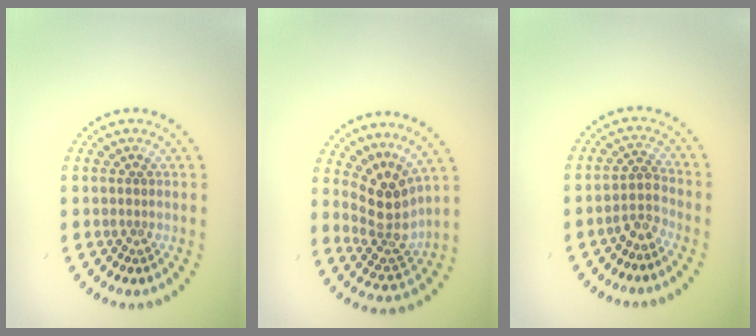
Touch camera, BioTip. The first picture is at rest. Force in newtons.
{"total": 3.9, "press": 3.2, "slide": 2.1}
{"total": 2.2, "press": 1.6, "slide": 1.5}